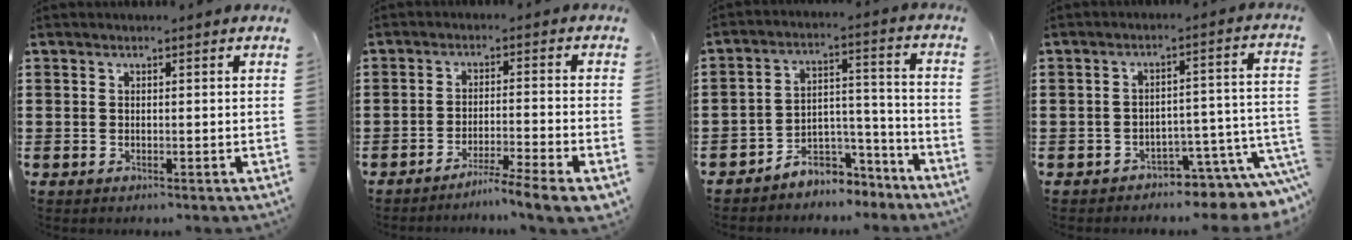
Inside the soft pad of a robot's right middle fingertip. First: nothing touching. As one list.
[{"total": 4.6, "force": [-4.1, -0.9, 2.0], "torque": [-0.034, -0.018, -0.077]}, {"total": 4.8, "force": [-4.4, 1.9, 0.5], "torque": [-0.014, 0.010, -0.089]}, {"total": 4.3, "force": [-4.1, 0.4, 1.2], "torque": [-0.026, -0.009, -0.082]}]